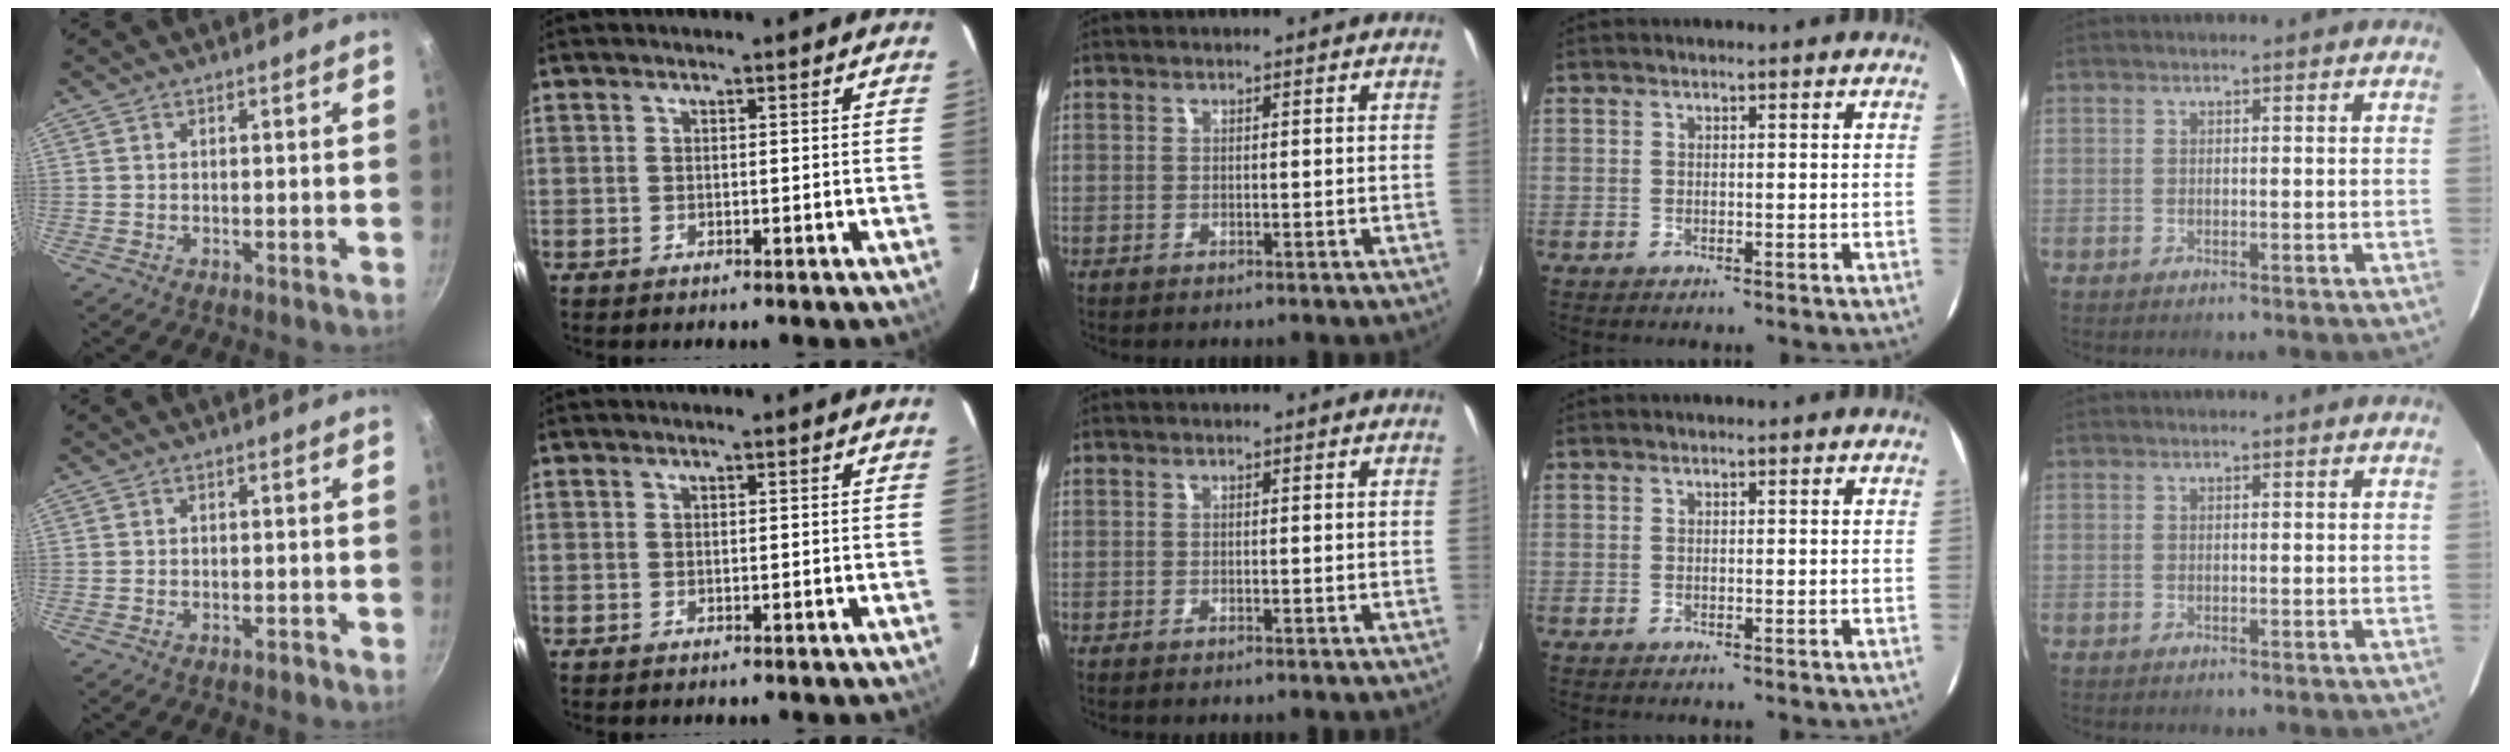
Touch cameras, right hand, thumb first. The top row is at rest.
{"thumb": {"total": 1.2, "force": [-0.9, 0.5, 0.4], "torque": [-0.007, 0.014, -0.009]}}